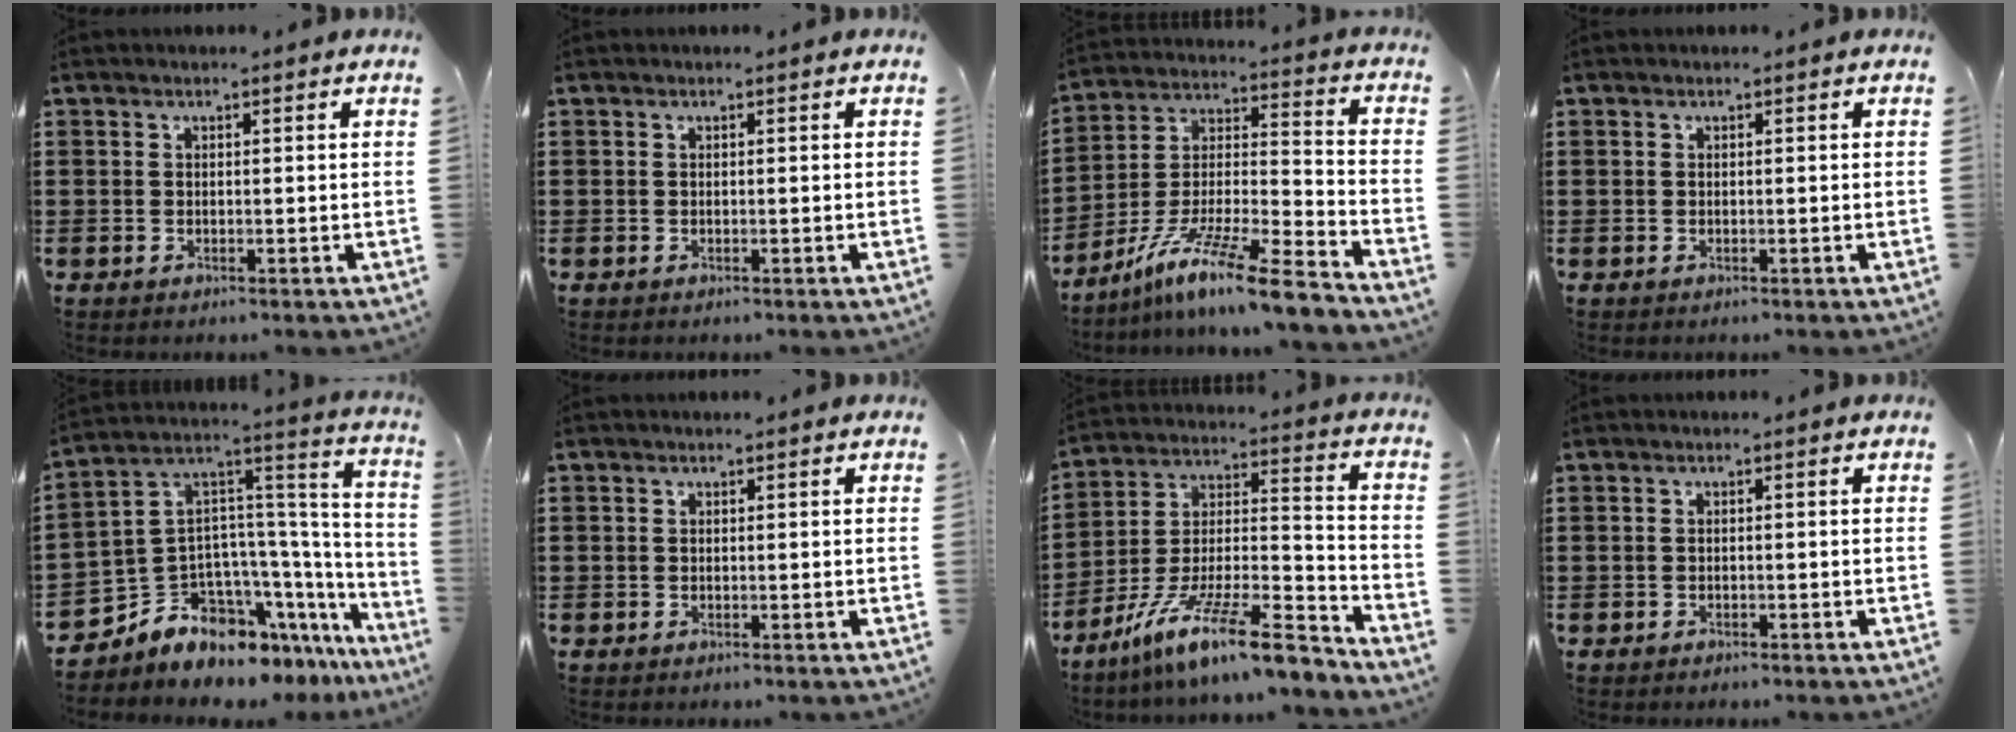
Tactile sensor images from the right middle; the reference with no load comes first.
{"total": 0.0}
{"total": 12.5, "force": [-10.2, 0.0, 7.3], "torque": [-0.124, 0.012, -0.194]}
{"total": 0.0}
{"total": 8.7, "force": [-7.2, 4.1, 2.6], "torque": [-0.081, -0.009, -0.147]}
{"total": 0.0}
{"total": 14.2, "force": [-11.3, 1.3, 8.6], "torque": [-0.151, 0.023, -0.209]}
{"total": 0.6, "force": [-0.5, 0.2, 0.1], "torque": [-0.004, 0.000, -0.011]}